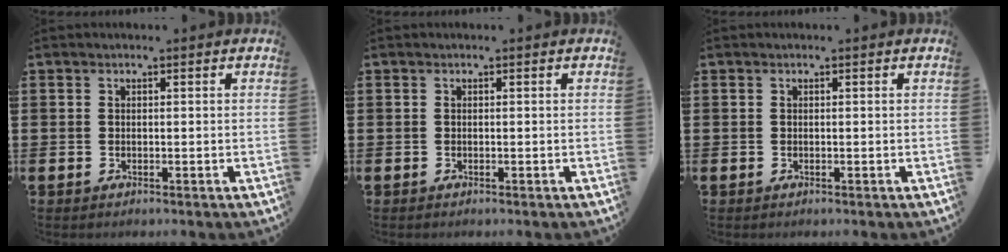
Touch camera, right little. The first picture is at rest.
{"total": 0.0}
{"total": 0.0}